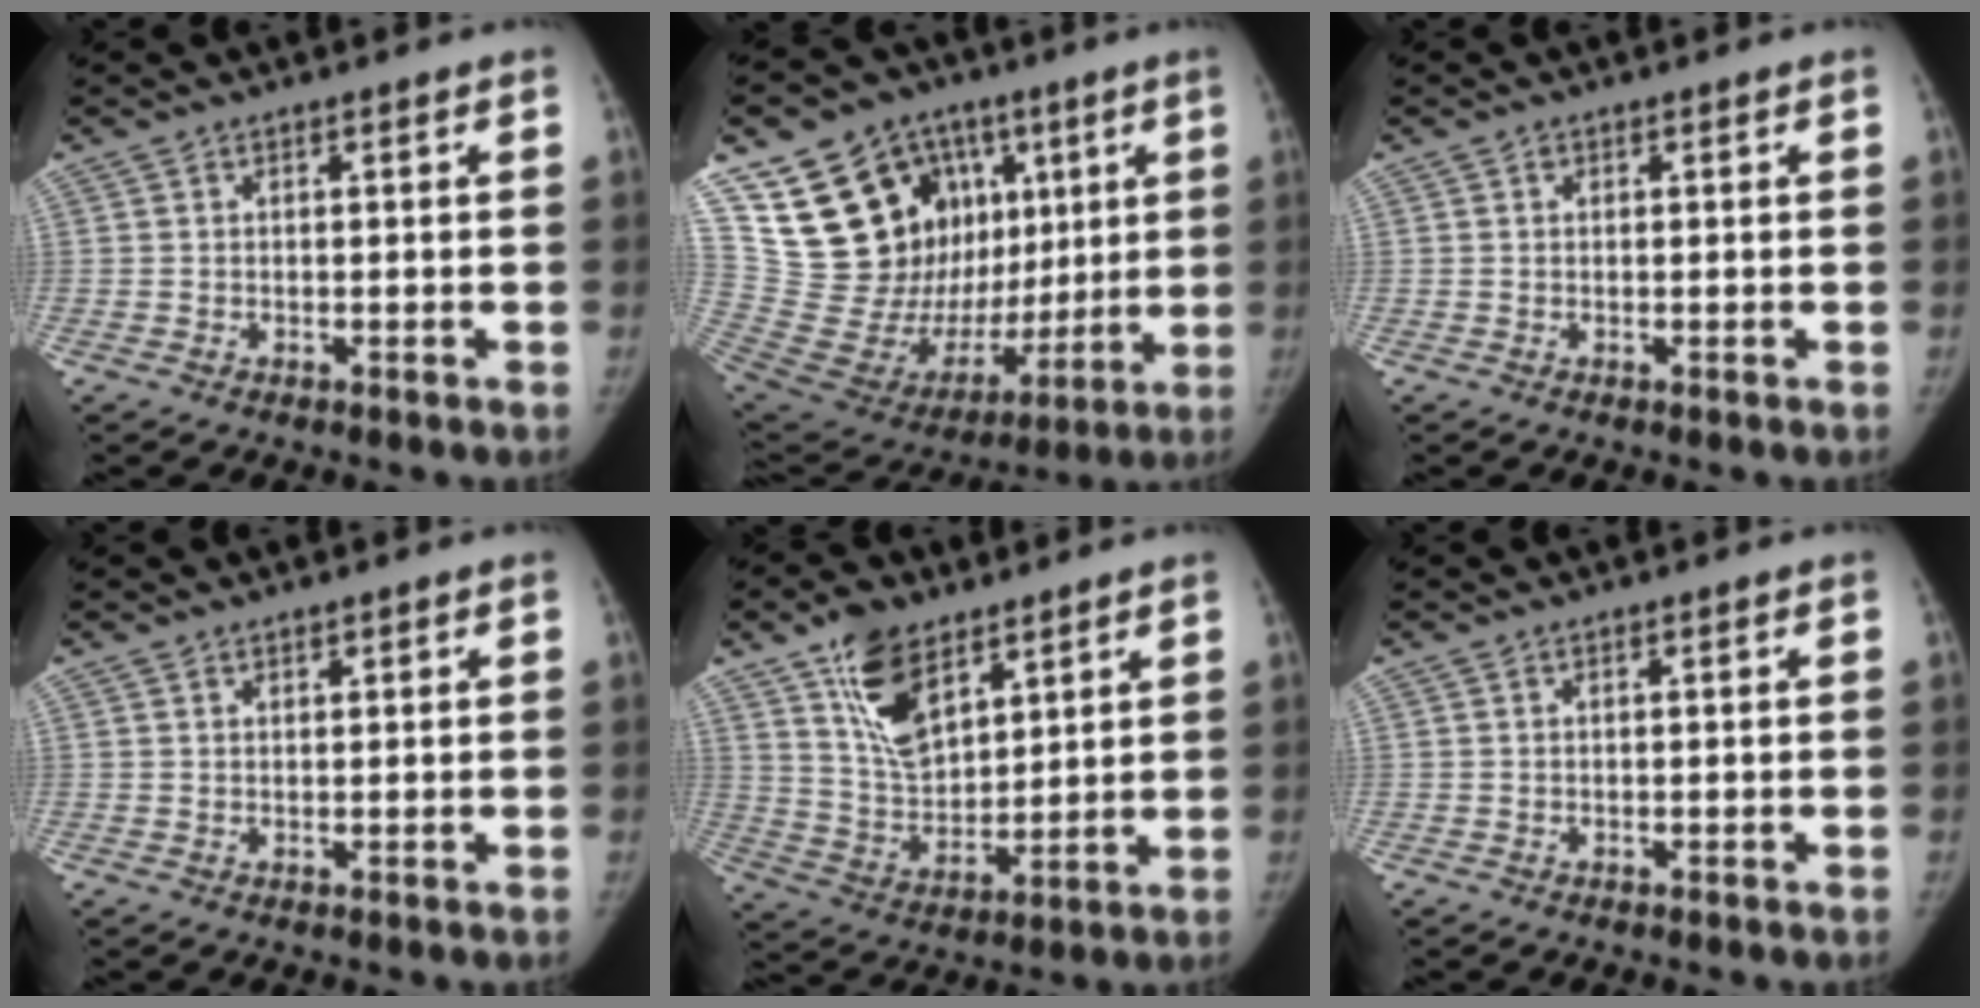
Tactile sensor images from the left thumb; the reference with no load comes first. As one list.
[{"total": 27.5, "force": [9.3, 19.8, 16.6], "torque": [-0.231, 0.018, 0.181]}, {"total": 0.6, "force": [0.3, 0.5, 0.2], "torque": [0.002, 0.000, 0.004]}, {"total": 0.8, "force": [0.7, 0.4, 0.3], "torque": [0.003, -0.004, 0.010]}, {"total": 12.7, "force": [7.6, 6.9, 7.5], "torque": [-0.108, -0.044, 0.148]}, {"total": 0.0}]